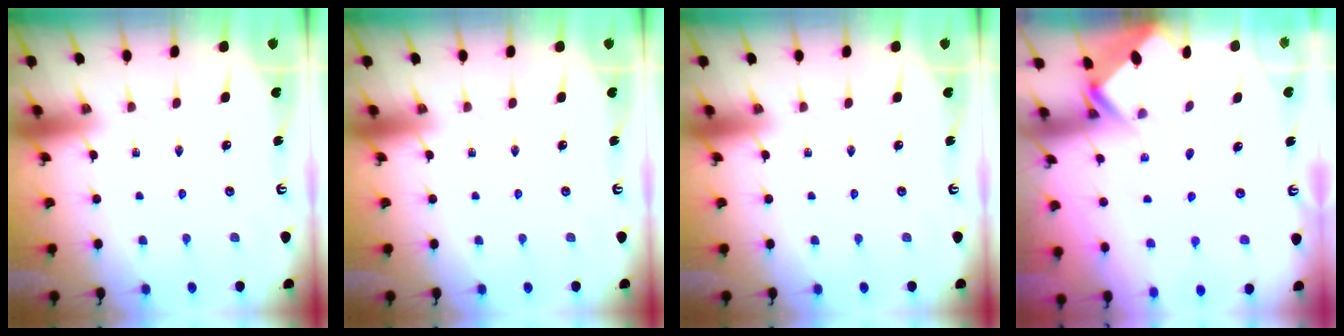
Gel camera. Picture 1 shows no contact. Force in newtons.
{"total": 0.0}
{"total": 0.0}
{"total": 2.6, "press": 2.6, "slide": 0.2}